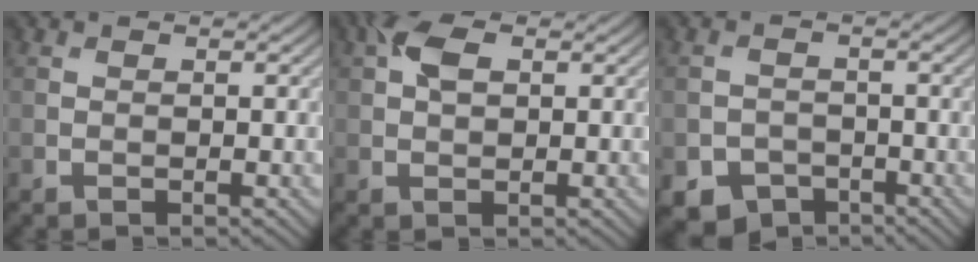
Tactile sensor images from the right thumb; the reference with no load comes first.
{"total": 3.8, "force": [1.2, 2.2, 2.8], "torque": [-0.062, 0.010, 0.018]}
{"total": 4.1, "force": [-2.8, 2.8, 1.2], "torque": [-0.022, -0.007, -0.051]}